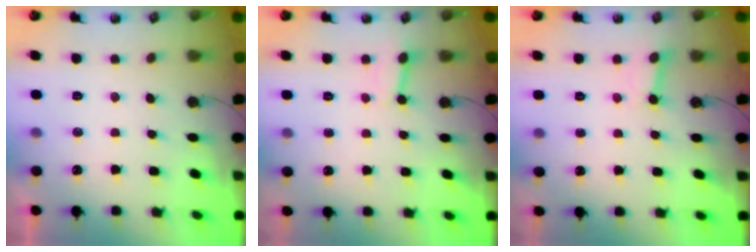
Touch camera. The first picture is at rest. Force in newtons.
{"total": 2.9, "press": 2.9, "slide": 0.2}
{"total": 5.0, "press": 5.0, "slide": 0.5}